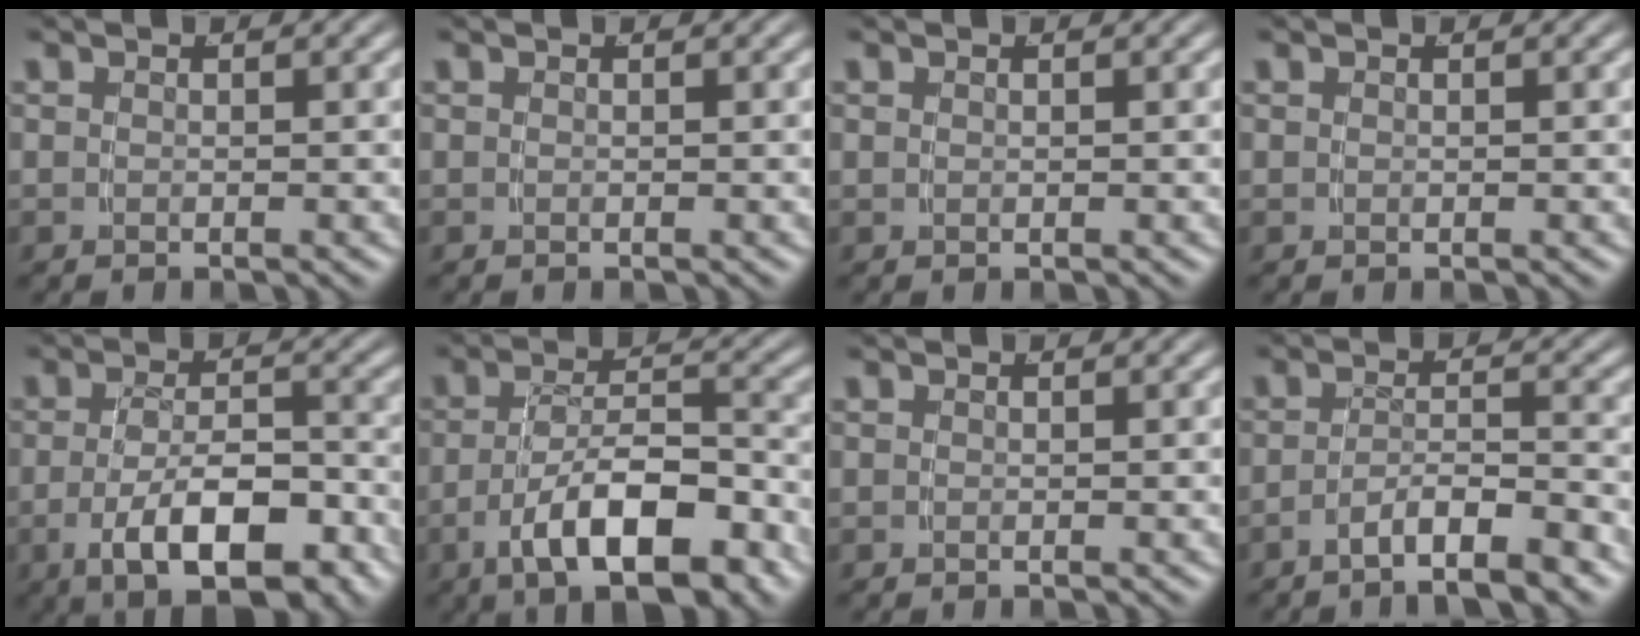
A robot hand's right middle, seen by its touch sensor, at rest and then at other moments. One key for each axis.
{"total": 0.0}
{"total": 0.0}
{"total": 0.0}
{"total": 8.1, "fx": -3.3, "fy": 3.2, "fz": 6.6, "tx": -0.099, "ty": -0.021, "tz": -0.042}
{"total": 8.6, "fx": -4.1, "fy": 3.3, "fz": 6.8, "tx": -0.096, "ty": -0.015, "tz": -0.056}
{"total": 0.0}
{"total": 5.0, "fx": -4.2, "fy": 0.7, "fz": 2.6, "tx": -0.033, "ty": -0.008, "tz": -0.068}